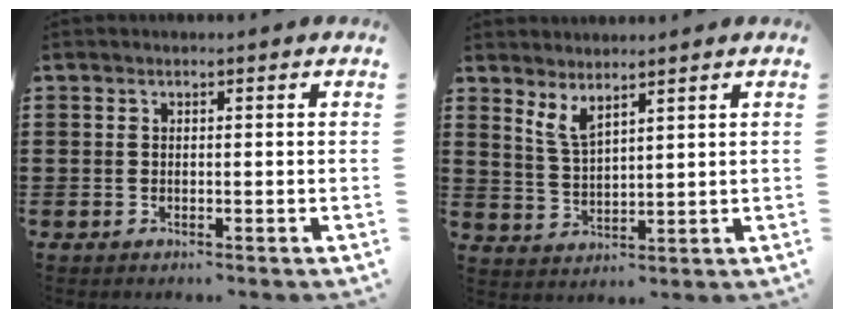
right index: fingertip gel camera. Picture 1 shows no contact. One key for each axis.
{"total": 3.6, "fx": 2.7, "fy": 0.8, "fz": 2.2, "tx": -0.050, "ty": 0.000, "tz": 0.050}